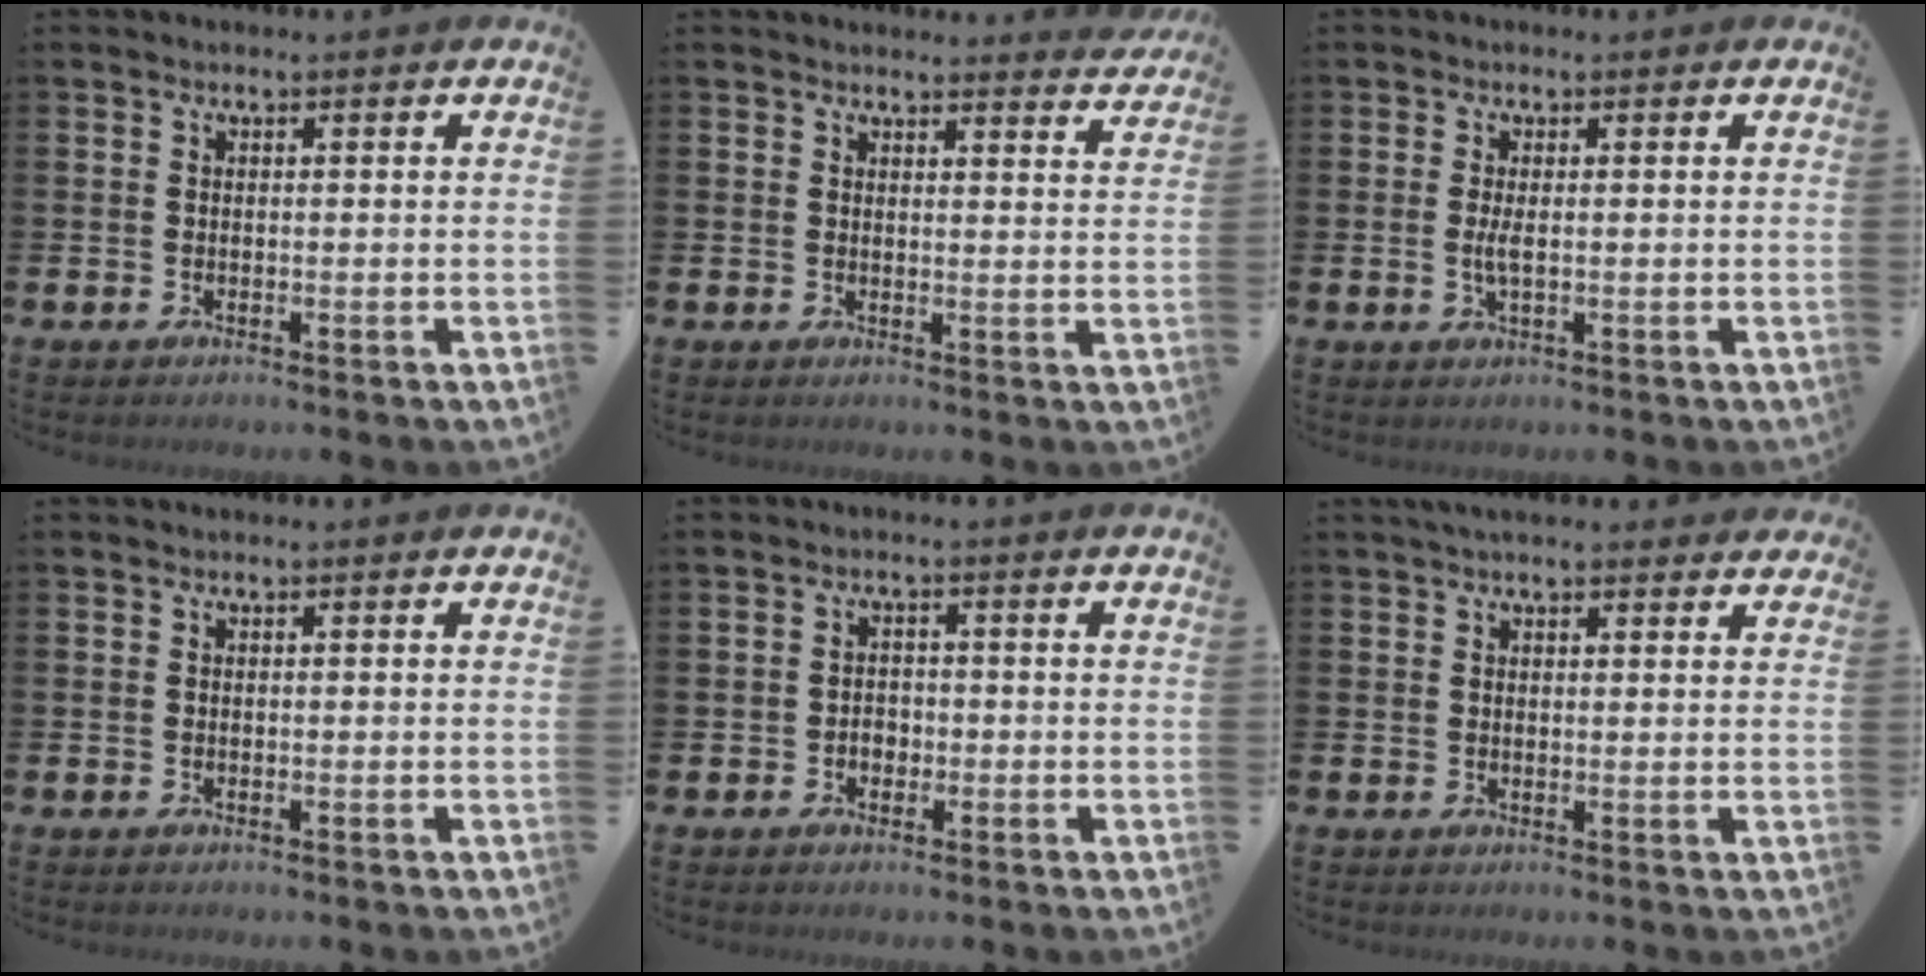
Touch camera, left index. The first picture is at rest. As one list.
[{"total": 3.0, "force": [3.0, 0.2, -0.1], "torque": [0.009, -0.022, 0.051]}, {"total": 1.9, "force": [0.0, 0.4, 1.8], "torque": [-0.029, -0.006, -0.001]}, {"total": 0.0}, {"total": 1.8, "force": [-0.6, 1.5, 0.8], "torque": [-0.004, -0.001, -0.018]}, {"total": 2.8, "force": [2.7, 0.5, 0.8], "torque": [-0.017, -0.006, 0.048]}]